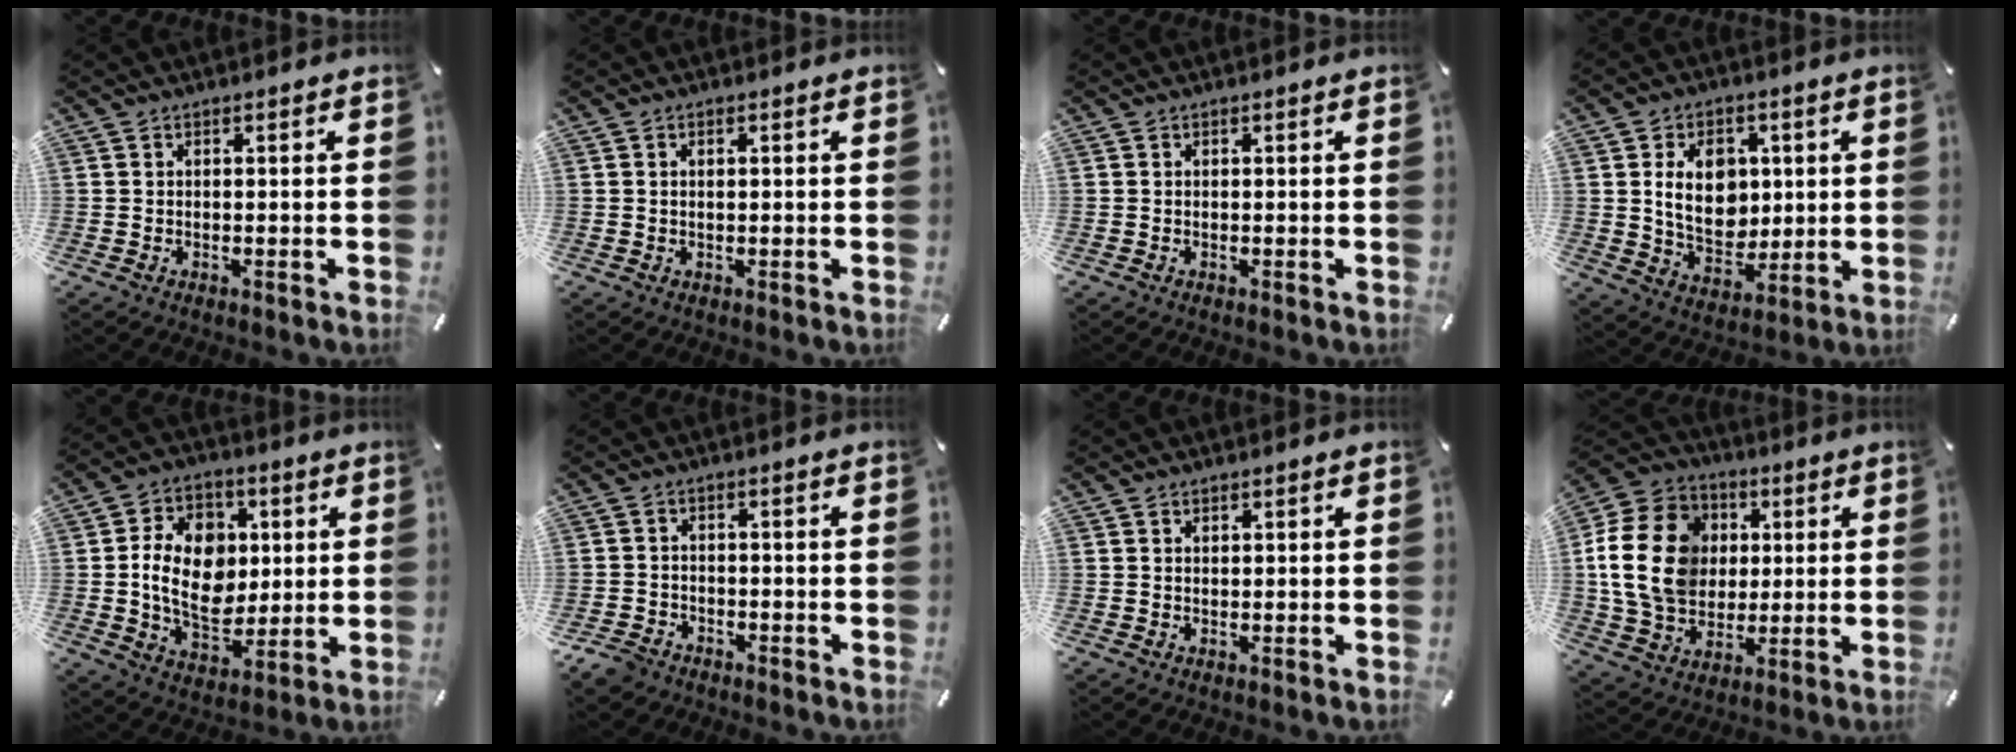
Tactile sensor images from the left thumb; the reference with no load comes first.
{"total": 0.9, "force": [0.1, 0.4, 0.7], "torque": [-0.017, 0.002, 0.002]}
{"total": 0.0}
{"total": 12.1, "force": [2.1, 9.4, 7.3], "torque": [-0.130, 0.000, 0.035]}
{"total": 14.9, "force": [0.8, 11.4, 9.6], "torque": [-0.175, 0.010, 0.016]}
{"total": 3.7, "force": [-2.8, 2.3, 0.8], "torque": [-0.032, 0.010, -0.060]}
{"total": 0.7, "force": [0.5, 0.5, 0.0], "torque": [-0.001, 0.001, 0.009]}
{"total": 19.4, "force": [1.9, 16.0, 10.8], "torque": [-0.238, 0.012, 0.036]}